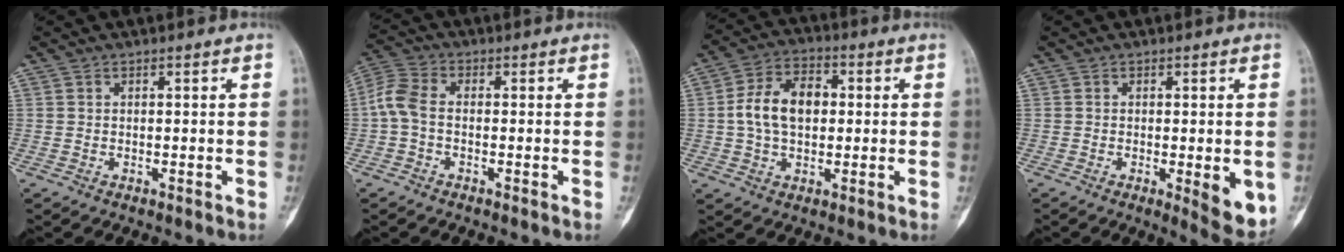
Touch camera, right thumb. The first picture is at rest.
{"total": 5.5, "force": [-0.8, 3.2, 4.3], "torque": [-0.103, 0.015, -0.028]}
{"total": 10.9, "force": [0.7, 7.2, 8.2], "torque": [-0.137, 0.021, 0.007]}
{"total": 7.2, "force": [-1.6, 2.2, 6.7], "torque": [-0.081, -0.018, -0.015]}